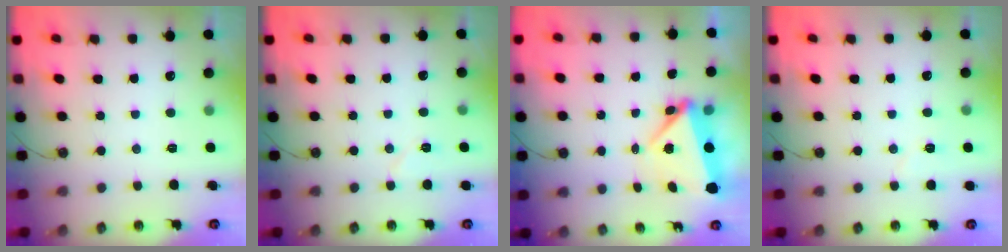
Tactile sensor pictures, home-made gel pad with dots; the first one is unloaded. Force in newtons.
{"total": 4.6, "press": 4.5, "slide": 0.9}
{"total": 6.3, "press": 6.2, "slide": 0.9}
{"total": 4.0, "press": 3.9, "slide": 0.6}